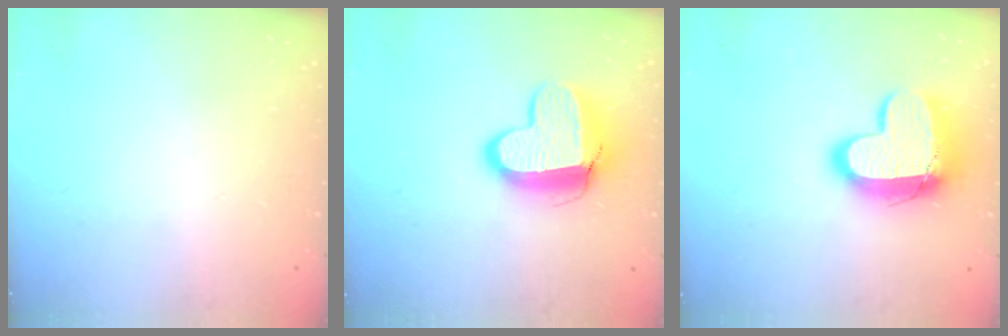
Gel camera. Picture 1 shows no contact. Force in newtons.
{"total": 12.8, "press": 12.8, "slide": 1.3}
{"total": 15.2, "press": 15.2, "slide": 1.3}